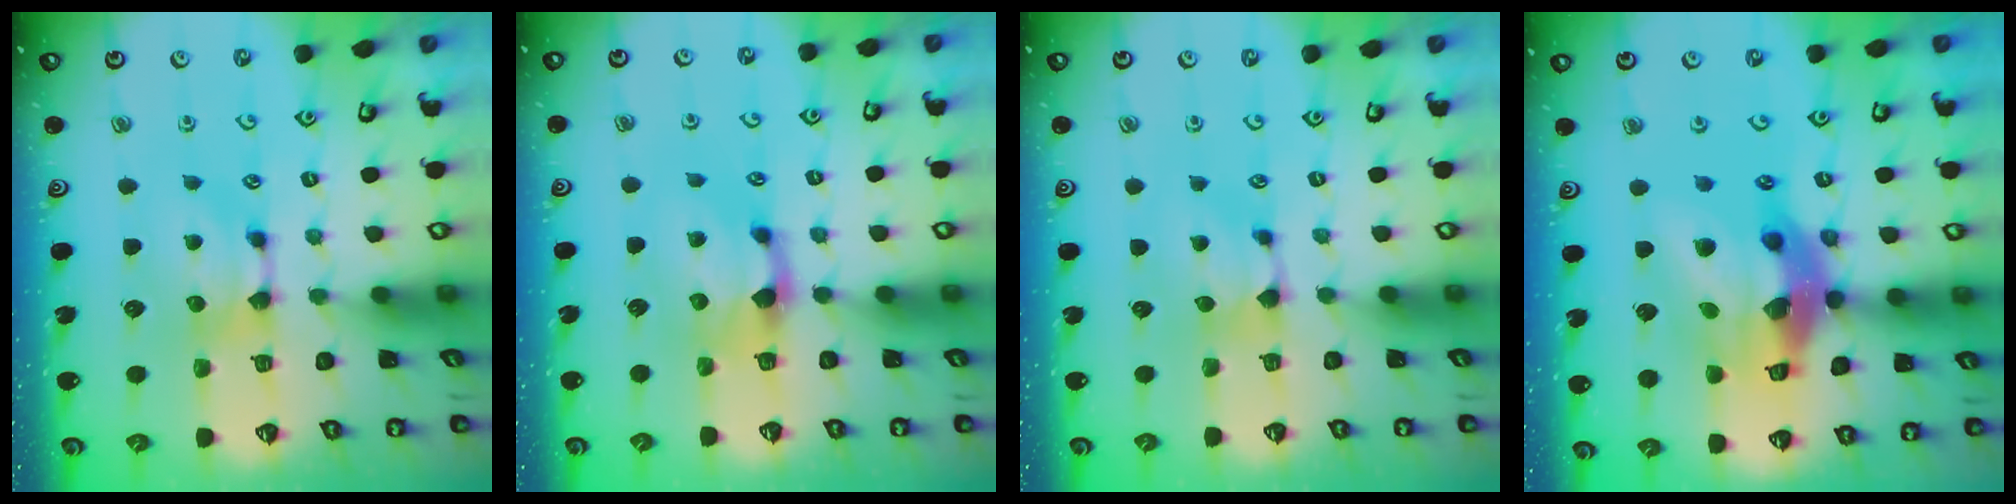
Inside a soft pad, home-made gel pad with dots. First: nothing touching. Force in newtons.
{"total": 1.6, "press": 0.6, "slide": 1.5}
{"total": 0.9, "press": 0.6, "slide": 0.6}
{"total": 17.1, "press": 16.7, "slide": 3.5}